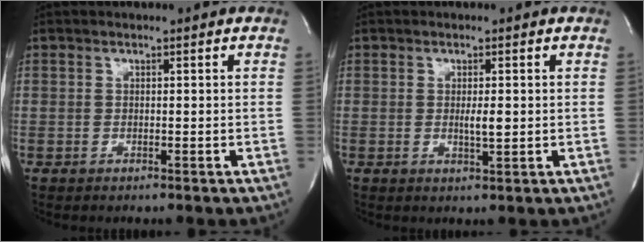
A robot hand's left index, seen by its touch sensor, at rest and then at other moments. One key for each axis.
{"total": 2.3, "fx": 0.1, "fy": 0.3, "fz": 2.2, "tx": -0.041, "ty": -0.004, "tz": 0.002}